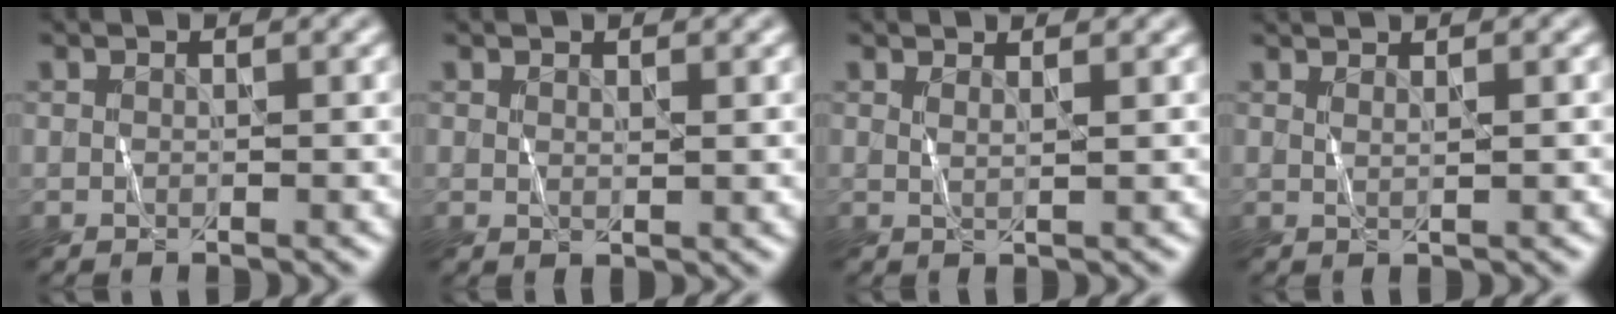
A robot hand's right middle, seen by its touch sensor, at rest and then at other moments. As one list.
[{"total": 0.8, "force": [0.5, 0.4, 0.5], "torque": [-0.010, -0.004, 0.013]}, {"total": 1.3, "force": [0.9, 0.4, 0.8], "torque": [-0.005, -0.001, 0.009]}, {"total": 2.2, "force": [1.5, 0.7, 1.5], "torque": [-0.011, -0.003, 0.008]}]